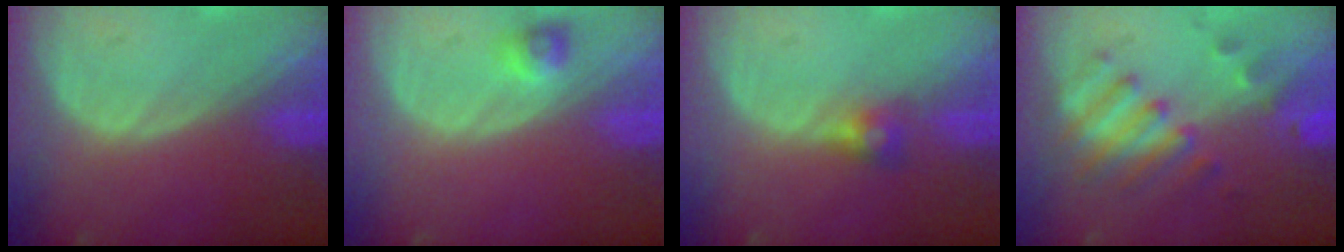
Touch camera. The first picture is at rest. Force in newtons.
{"total": 2.3, "press": 2.2, "slide": 0.3}
{"total": 2.6, "press": 2.5, "slide": 0.7}
{"total": 7.6, "press": 7.0, "slide": 3.0}